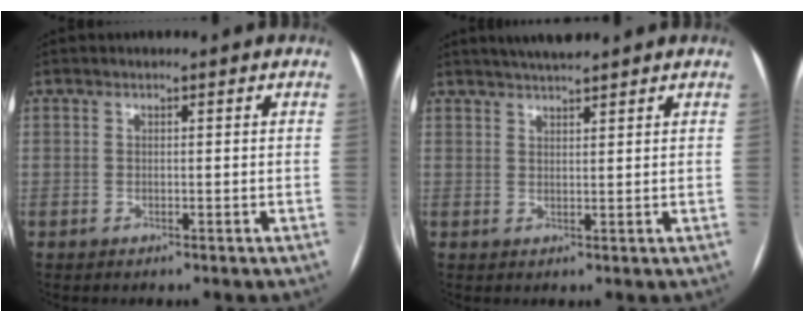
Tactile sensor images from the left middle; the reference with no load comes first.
{"total": 4.5, "force": [4.0, 0.1, 2.1], "torque": [-0.037, 0.019, 0.070]}